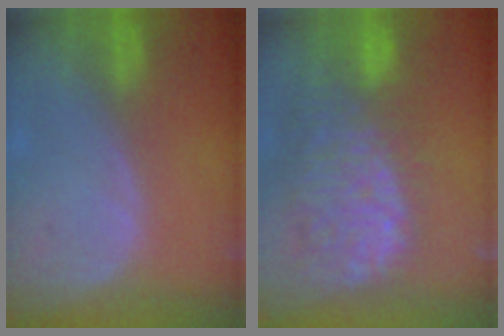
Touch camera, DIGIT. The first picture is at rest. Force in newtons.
{"total": 13.2, "press": 11.3, "slide": 6.9}